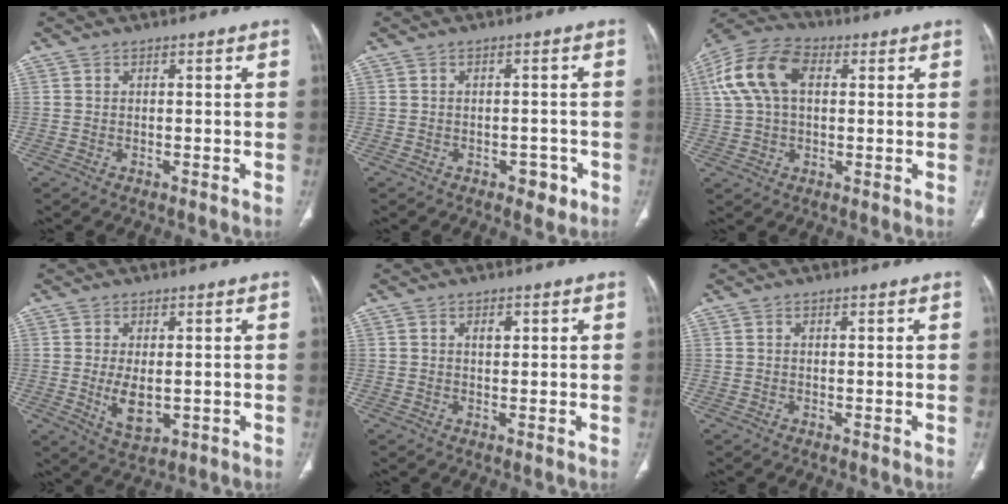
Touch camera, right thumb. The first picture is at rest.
{"total": 2.9, "force": [-1.6, 1.8, 1.7], "torque": [-0.008, 0.008, -0.017]}
{"total": 12.9, "force": [3.2, 7.9, 9.6], "torque": [-0.201, 0.030, 0.056]}
{"total": 5.9, "force": [-0.5, 3.1, 5.0], "torque": [-0.088, -0.016, 0.004]}
{"total": 1.5, "force": [0.7, 0.8, 1.1], "torque": [-0.014, -0.002, 0.011]}
{"total": 0.0}